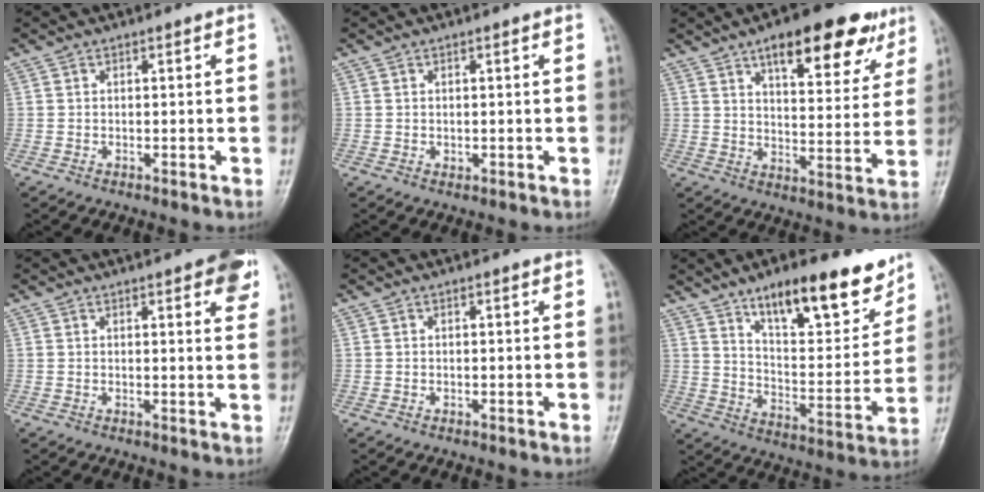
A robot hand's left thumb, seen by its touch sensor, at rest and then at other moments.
{"total": 0.7, "force": [0.2, 0.5, 0.5], "torque": [-0.003, -0.002, 0.006]}
{"total": 17.4, "force": [10.5, 6.7, 12.2], "torque": [-0.120, -0.037, 0.148]}
{"total": 7.2, "force": [3.8, 2.1, 5.8], "torque": [-0.052, -0.010, 0.040]}
{"total": 0.0}
{"total": 18.9, "force": [12.7, 6.4, 12.5], "torque": [-0.139, -0.072, 0.205]}